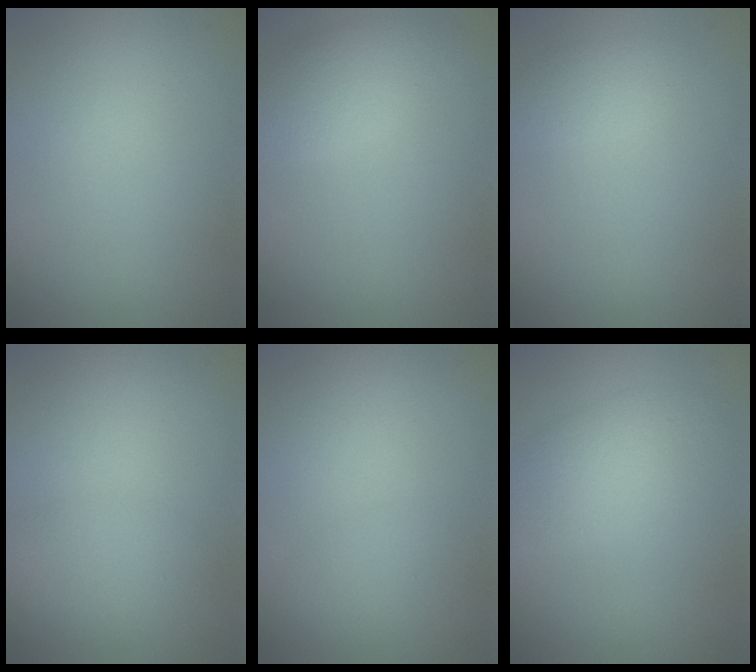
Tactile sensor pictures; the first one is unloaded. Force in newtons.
{"total": 2.5, "press": 2.5, "slide": 0.1}
{"total": 1.3, "press": 1.3, "slide": 0.1}
{"total": 2.2, "press": 2.2, "slide": 0.1}
{"total": 0.9, "press": 0.9, "slide": 0.1}
{"total": 3.7, "press": 3.7, "slide": 0.2}